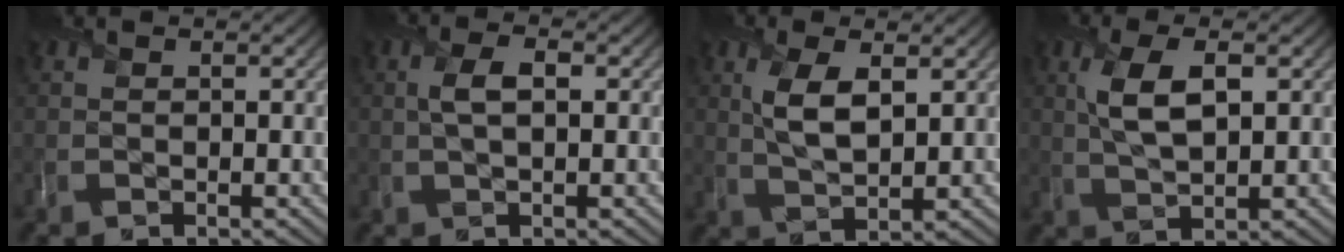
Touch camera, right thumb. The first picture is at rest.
{"total": 3.0, "force": [0.5, 1.2, 2.7], "torque": [-0.056, 0.005, 0.006]}
{"total": 5.4, "force": [1.6, 2.2, 4.6], "torque": [-0.103, -0.003, 0.035]}
{"total": 5.8, "force": [1.5, 2.2, 5.2], "torque": [-0.111, 0.004, 0.031]}